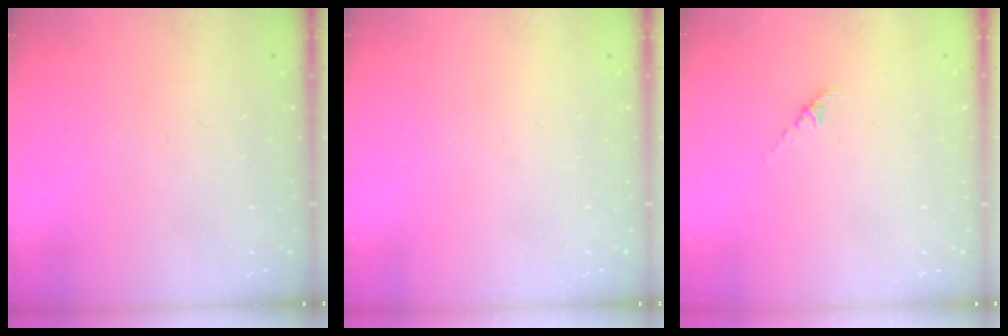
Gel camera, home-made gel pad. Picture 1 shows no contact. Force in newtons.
{"total": 0.0}
{"total": 1.2, "press": 1.1, "slide": 0.5}